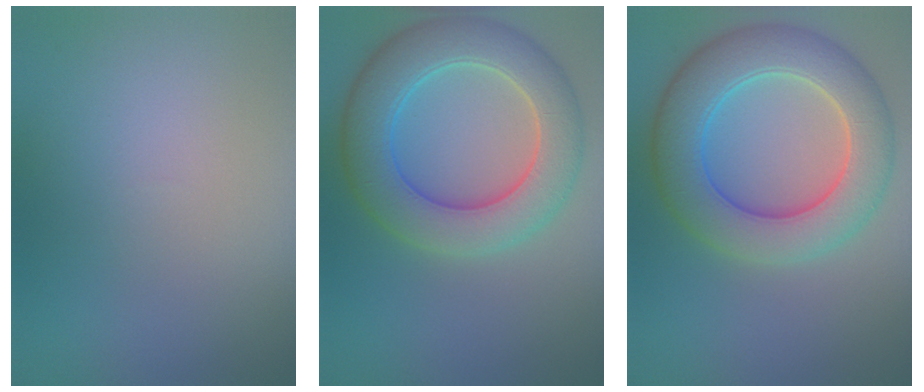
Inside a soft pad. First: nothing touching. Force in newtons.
{"total": 8.0, "press": 7.9, "slide": 0.7}
{"total": 8.4, "press": 8.4, "slide": 0.3}